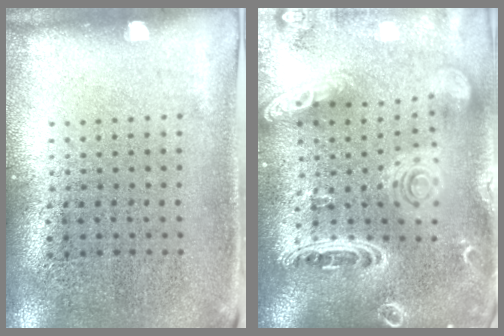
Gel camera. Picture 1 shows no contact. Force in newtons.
{"total": 3.0, "press": 2.5, "slide": 1.6}